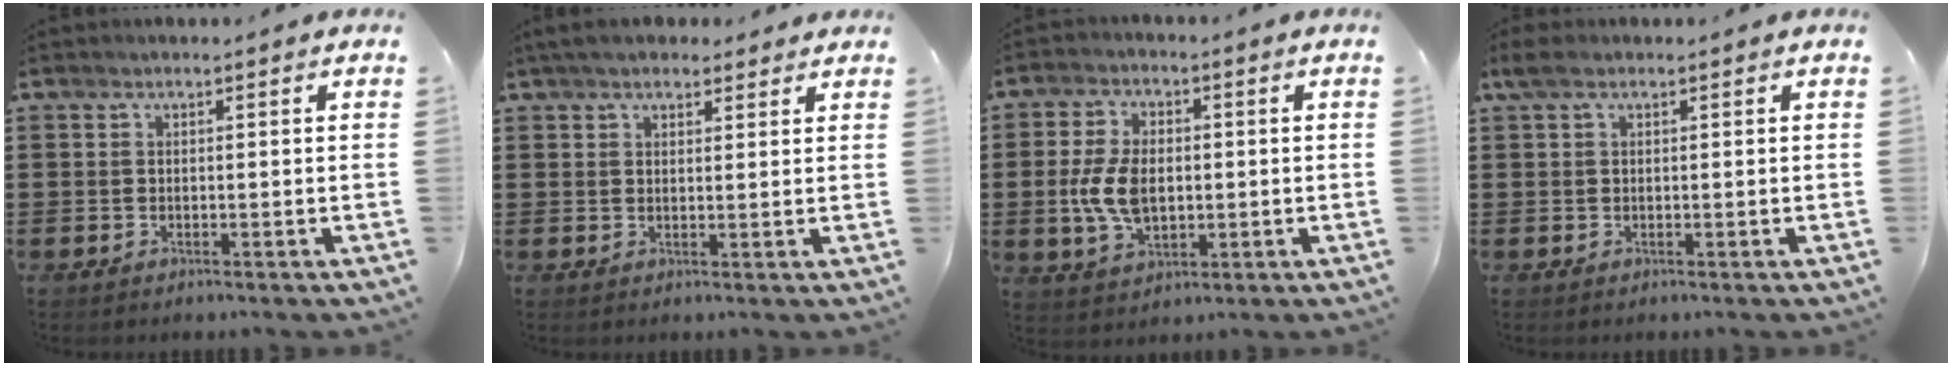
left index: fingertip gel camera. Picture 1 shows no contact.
{"total": 3.9, "force": [3.3, 1.5, 1.5], "torque": [-0.039, 0.001, 0.061]}
{"total": 7.8, "force": [-0.2, 4.8, 6.1], "torque": [-0.149, 0.003, -0.011]}
{"total": 1.4, "force": [0.4, 0.6, 1.2], "torque": [-0.032, 0.002, 0.004]}